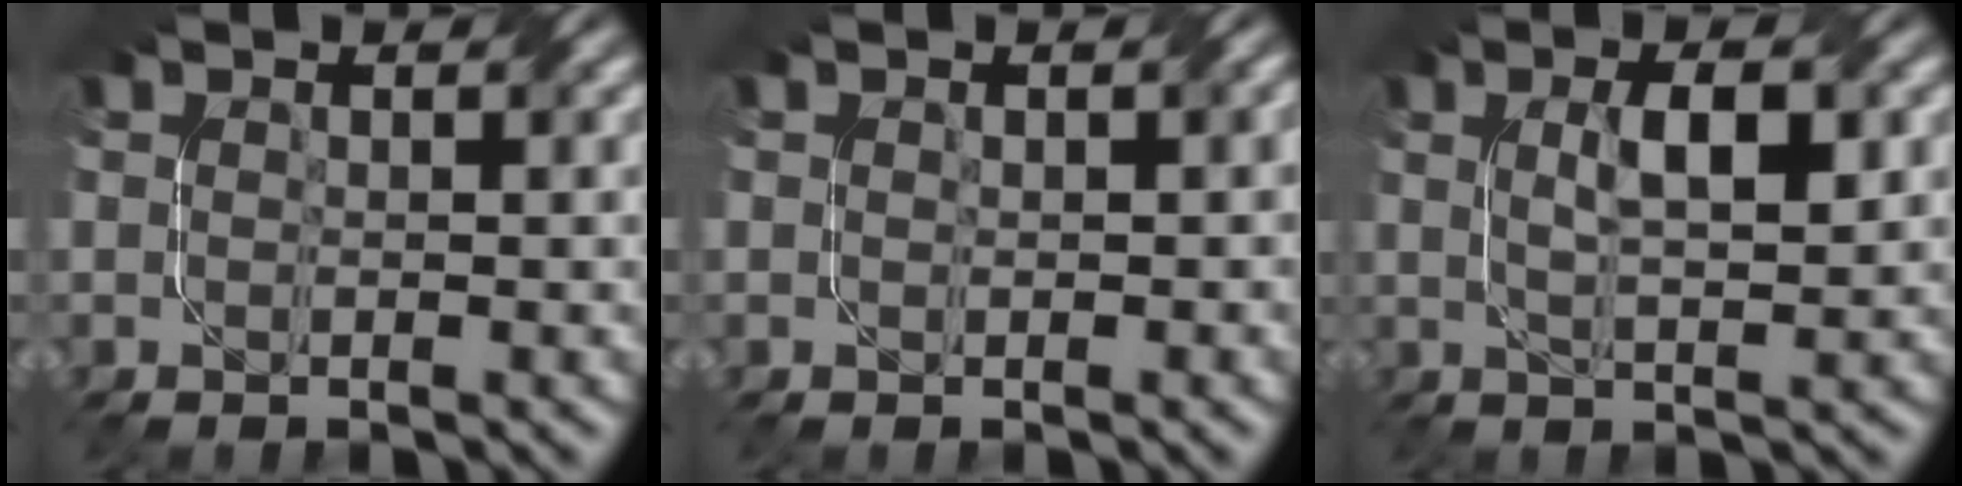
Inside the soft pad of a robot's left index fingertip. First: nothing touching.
{"total": 0.6, "force": [0.1, 0.4, 0.4], "torque": [-0.008, 0.002, 0.003]}
{"total": 4.1, "force": [0.9, 1.0, 3.8], "torque": [-0.073, 0.004, 0.017]}